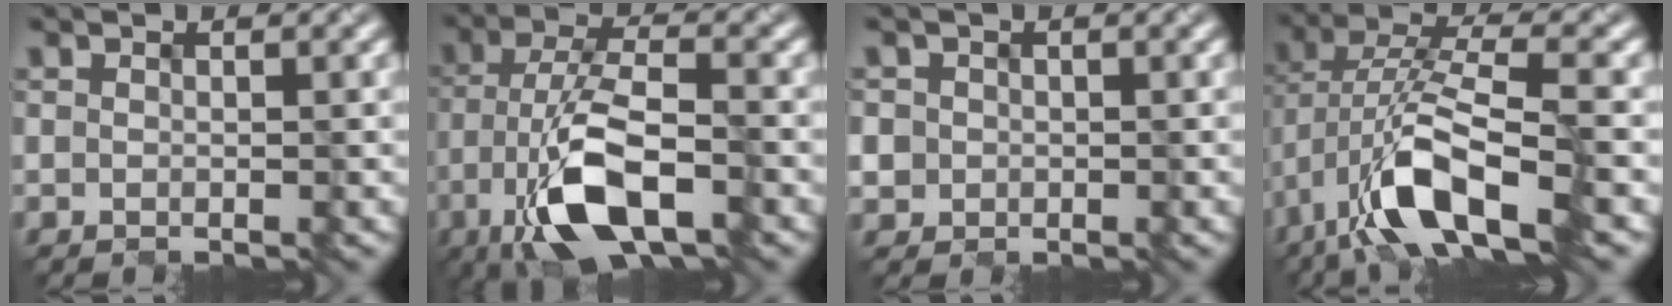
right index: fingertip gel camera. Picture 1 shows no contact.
{"total": 8.5, "force": [-3.9, 3.1, 6.9], "torque": [-0.142, 0.002, -0.076]}
{"total": 1.6, "force": [-0.1, 1.6, -0.1], "torque": [0.002, -0.006, 0.003]}
{"total": 9.4, "force": [-4.5, 3.2, 7.7], "torque": [-0.149, 0.011, -0.088]}